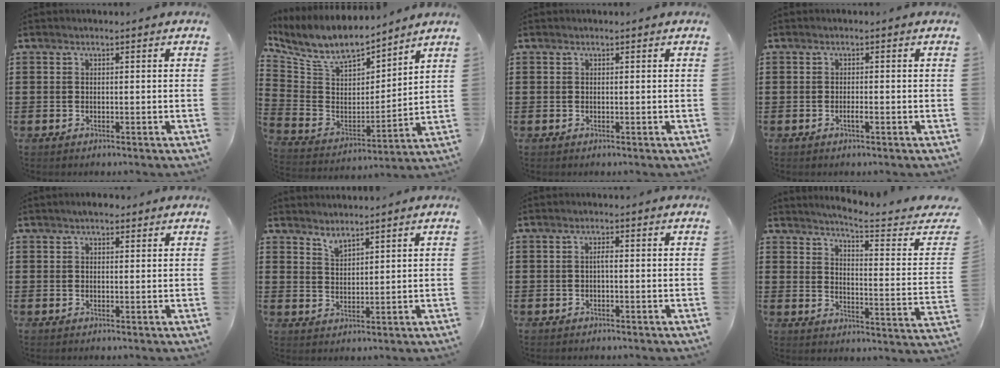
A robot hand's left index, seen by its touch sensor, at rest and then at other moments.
{"total": 8.5, "force": [7.3, 3.1, 3.1], "torque": [-0.100, -0.046, 0.128]}
{"total": 0.0}
{"total": 1.1, "force": [-0.4, 0.1, 1.0], "torque": [-0.018, -0.004, -0.006]}
{"total": 2.0, "force": [1.5, 0.9, 0.8], "torque": [-0.020, 0.007, 0.028]}
{"total": 2.4, "force": [2.4, 0.4, 0.4], "torque": [-0.014, -0.002, 0.045]}
{"total": 1.1, "force": [-0.2, 0.4, 1.1], "torque": [-0.021, 0.002, -0.004]}
{"total": 5.0, "force": [4.3, -0.9, 2.4], "torque": [-0.053, -0.038, 0.062]}